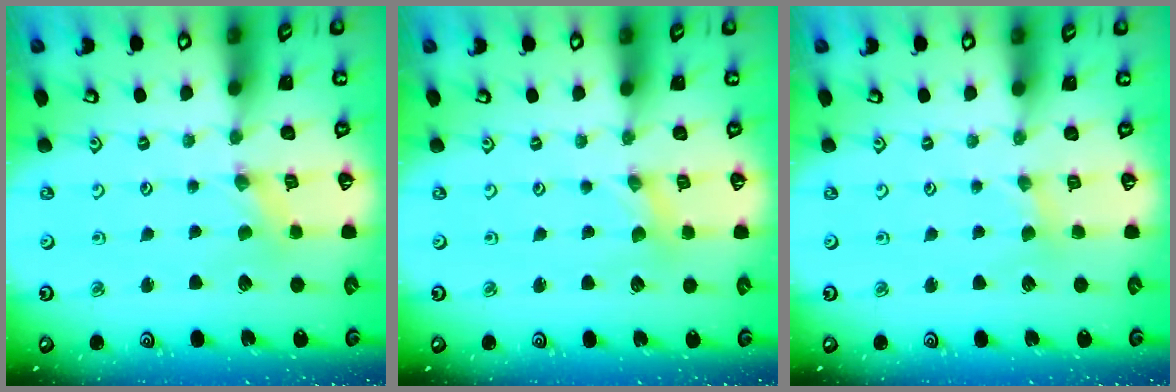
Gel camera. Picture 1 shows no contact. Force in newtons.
{"total": 0.6, "press": 0.6, "slide": 0.2}
{"total": 1.2, "press": 1.1, "slide": 0.3}